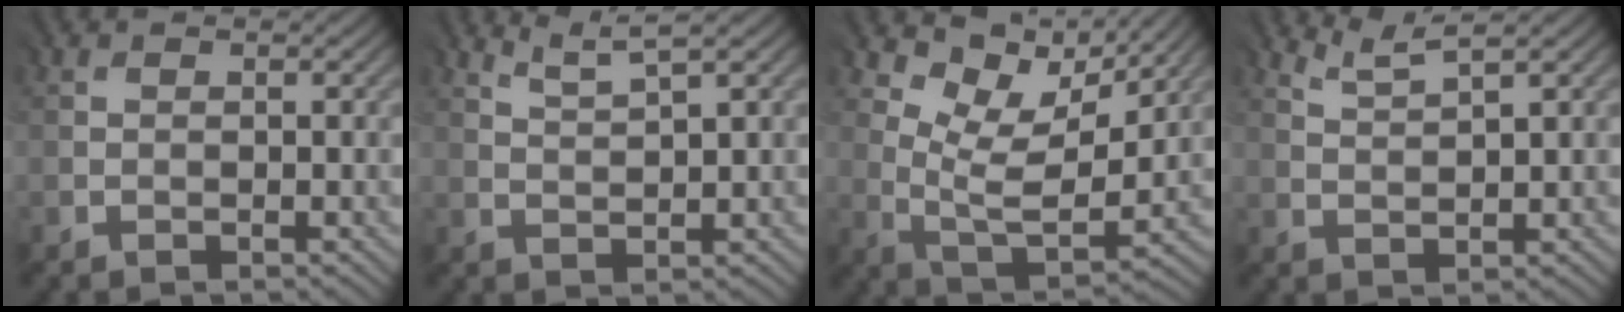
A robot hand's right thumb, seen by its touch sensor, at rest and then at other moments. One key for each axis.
{"total": 2.8, "fx": 2.5, "fy": -0.3, "fz": 1.3, "tx": -0.031, "ty": 0.005, "tz": 0.060}
{"total": 7.7, "fx": 5.5, "fy": 2.9, "fz": 4.6, "tx": -0.102, "ty": -0.008, "tz": 0.110}
{"total": 2.5, "fx": 2.4, "fy": -0.4, "fz": 0.8, "tx": -0.020, "ty": 0.004, "tz": 0.058}